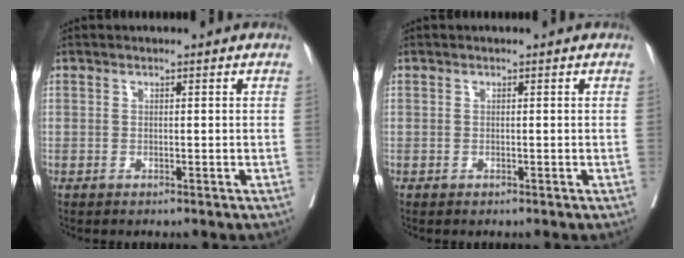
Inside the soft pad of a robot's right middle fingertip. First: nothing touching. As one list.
[{"total": 0.0}]